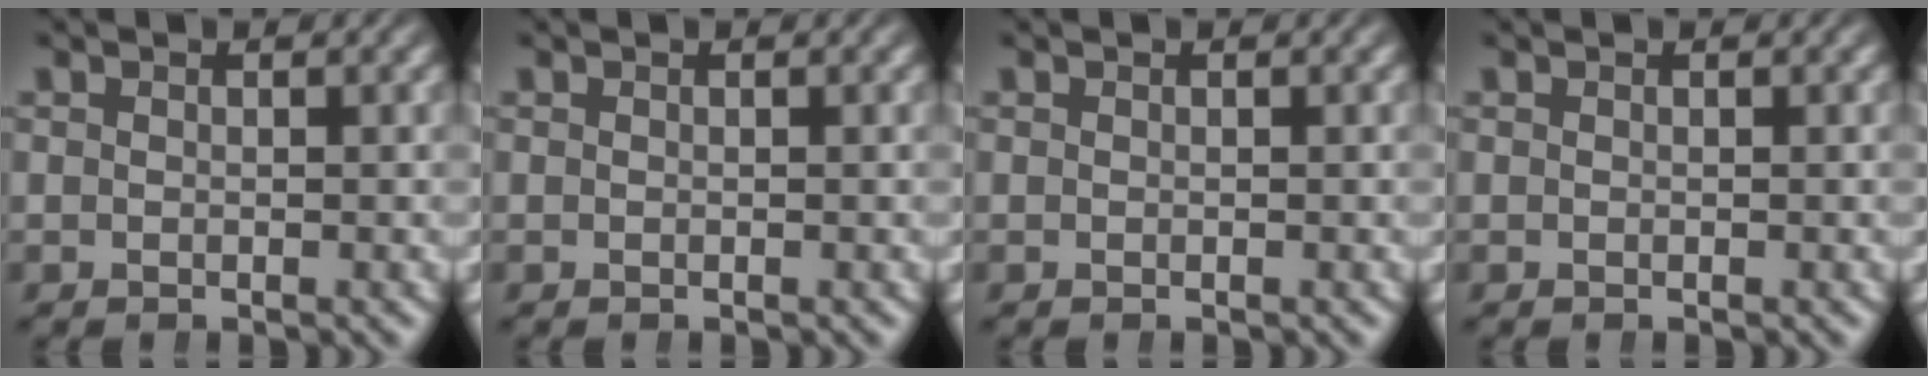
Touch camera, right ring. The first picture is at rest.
{"total": 0.0}
{"total": 0.0}
{"total": 0.0}